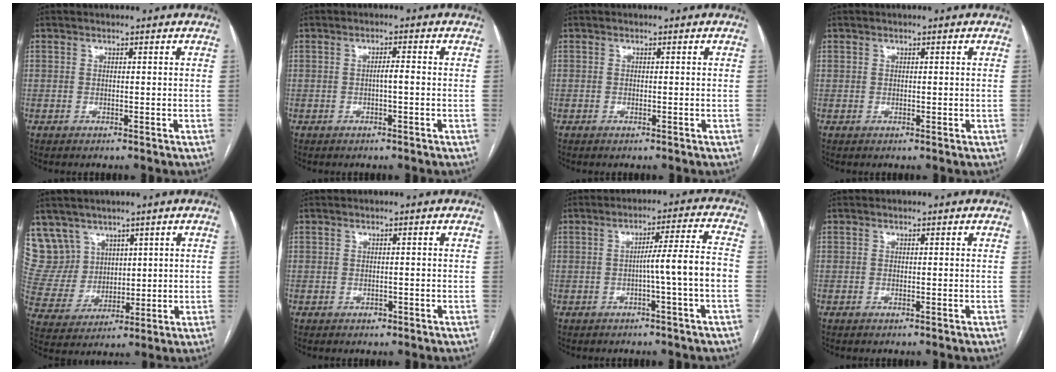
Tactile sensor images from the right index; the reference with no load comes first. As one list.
[{"total": 1.7, "force": [-0.3, 0.2, 1.6], "torque": [-0.028, 0.002, -0.004]}, {"total": 0.0}, {"total": 0.7, "force": [0.3, 0.6, 0.1], "torque": [0.004, 0.001, 0.004]}, {"total": 9.6, "force": [6.4, 7.1, 0.2], "torque": [-0.018, 0.032, 0.147]}, {"total": 0.9, "force": [-0.5, 0.7, 0.3], "torque": [-0.003, 0.001, -0.005]}, {"total": 7.1, "force": [-1.6, -1.1, 6.8], "torque": [-0.100, 0.013, -0.023]}, {"total": 0.0}]